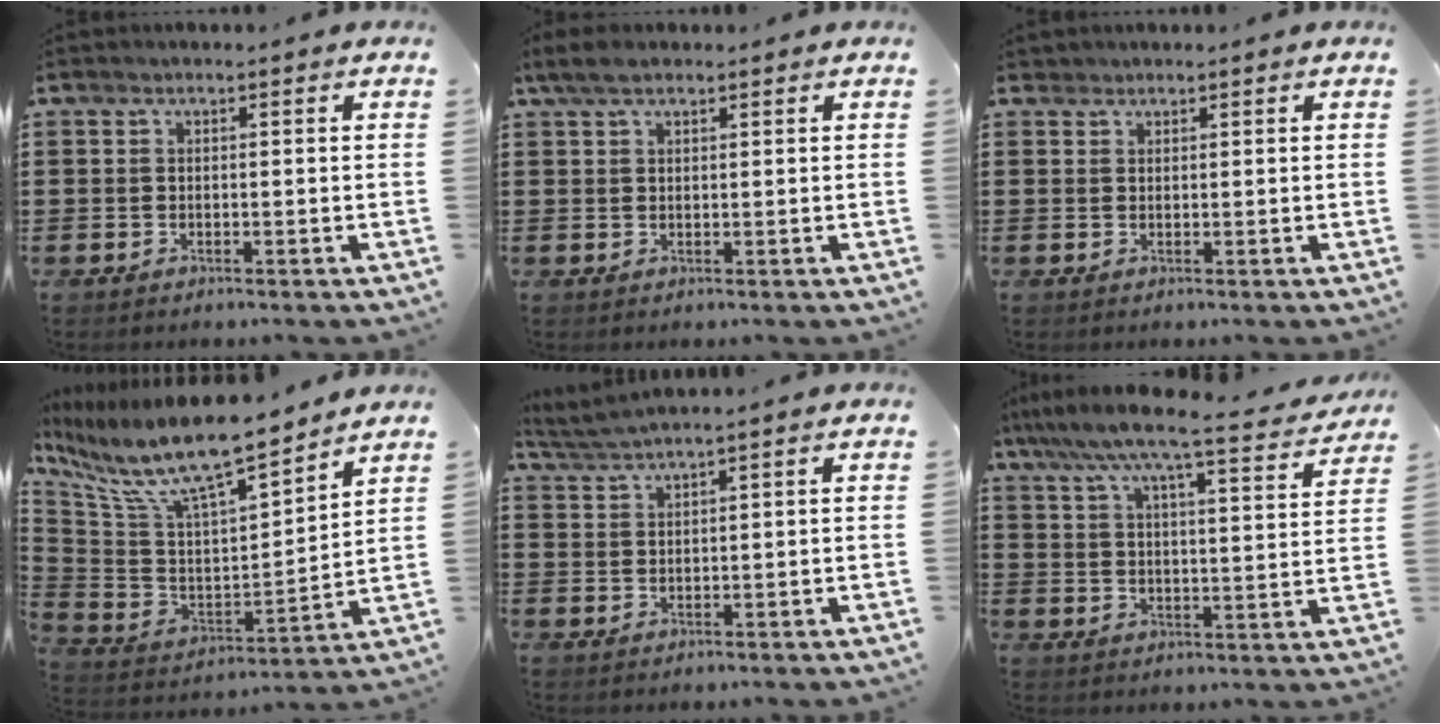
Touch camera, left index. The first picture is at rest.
{"total": 3.0, "force": [1.9, 1.2, 2.0], "torque": [-0.042, 0.006, 0.035]}
{"total": 1.0, "force": [0.9, 0.5, 0.0], "torque": [-0.004, 0.003, 0.019]}
{"total": 12.0, "force": [9.8, 2.2, 6.6], "torque": [-0.168, -0.065, 0.169]}
{"total": 2.2, "force": [2.0, -0.5, 0.9], "torque": [-0.021, -0.003, 0.037]}
{"total": 7.4, "force": [6.4, -0.1, 3.6], "torque": [-0.096, -0.040, 0.105]}